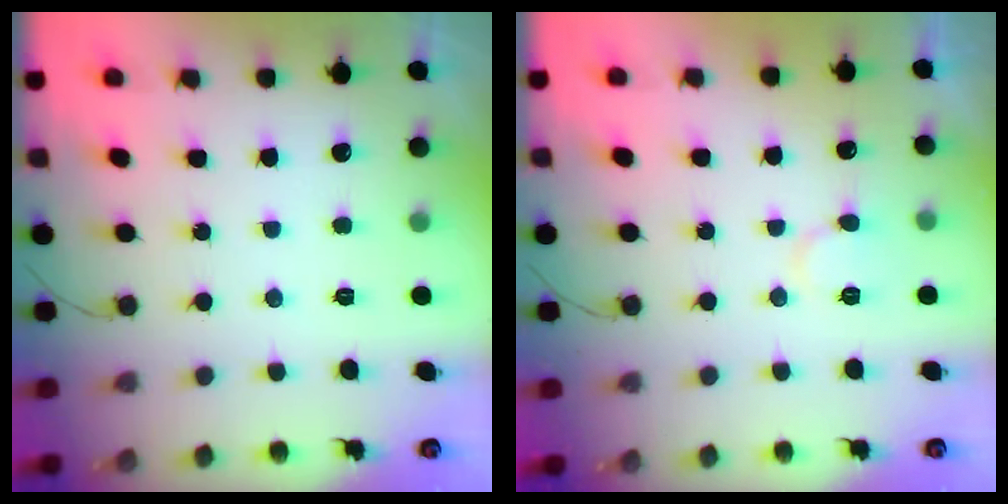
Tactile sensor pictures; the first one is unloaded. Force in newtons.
{"total": 7.0, "press": 6.9, "slide": 1.0}